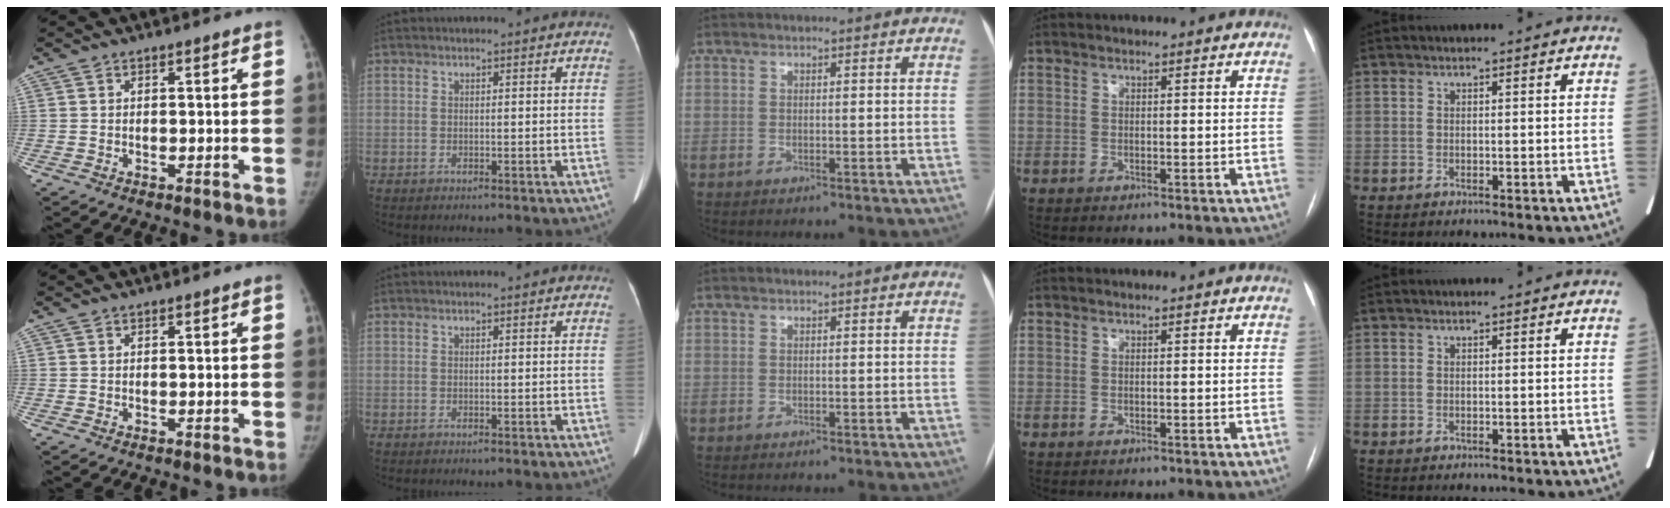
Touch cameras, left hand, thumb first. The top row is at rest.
{}